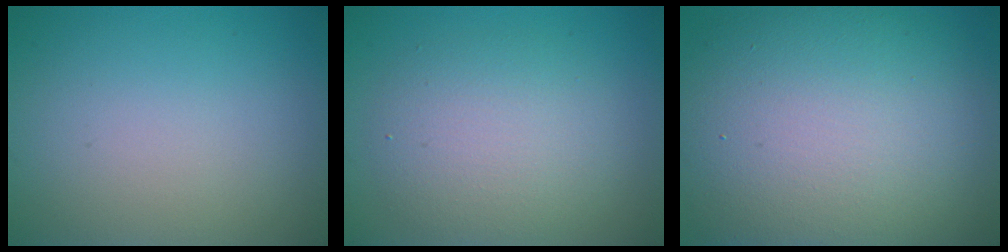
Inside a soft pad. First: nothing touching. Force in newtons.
{"total": 4.8, "press": 4.8, "slide": 0.2}
{"total": 14.6, "press": 14.5, "slide": 0.5}